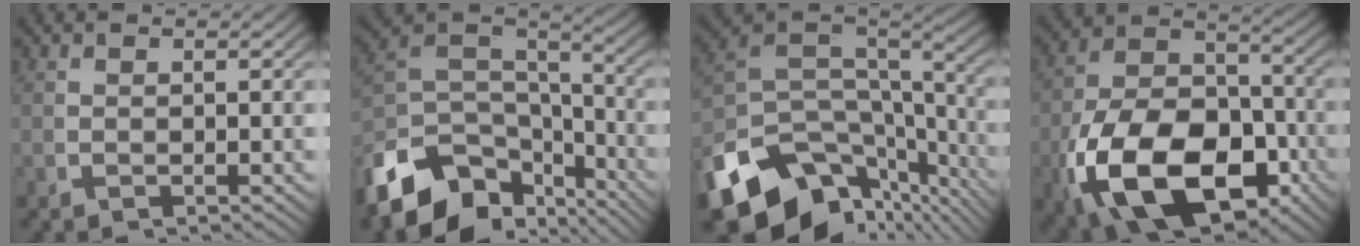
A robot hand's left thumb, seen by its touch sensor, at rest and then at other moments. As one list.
[{"total": 13.5, "force": [-3.7, 9.2, 9.2], "torque": [-0.190, -0.039, -0.048]}, {"total": 16.8, "force": [-5.2, 10.8, 11.7], "torque": [-0.230, -0.054, -0.059]}, {"total": 19.2, "force": [-5.1, 12.7, 13.4], "torque": [-0.280, -0.091, -0.042]}]